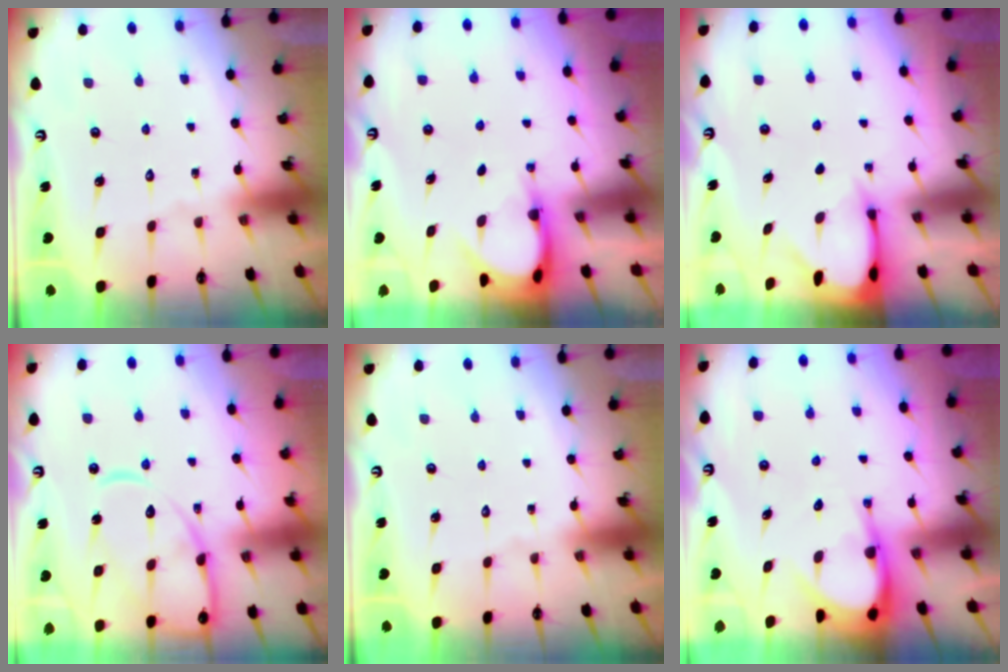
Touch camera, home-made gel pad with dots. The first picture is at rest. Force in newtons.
{"total": 3.8, "press": 3.8, "slide": 0.4}
{"total": 2.6, "press": 2.6, "slide": 0.3}
{"total": 13.8, "press": 13.7, "slide": 1.4}
{"total": 0.0}
{"total": 5.0, "press": 5.0, "slide": 0.7}